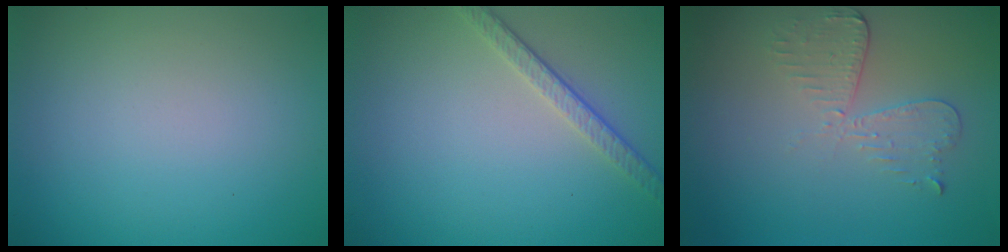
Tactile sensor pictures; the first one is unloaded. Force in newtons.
{"total": 2.5, "press": 2.1, "slide": 1.4}
{"total": 3.0, "press": 2.6, "slide": 1.5}